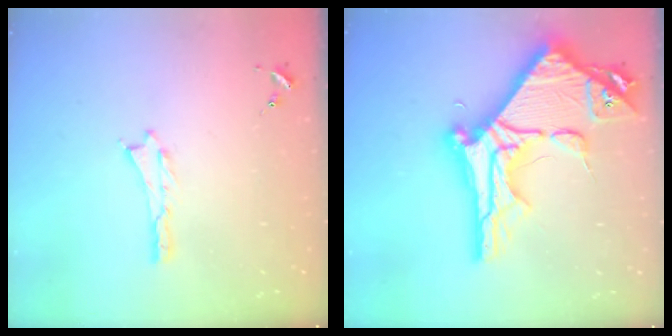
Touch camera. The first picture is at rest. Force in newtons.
{"total": 15.4, "press": 15.3, "slide": 1.5}